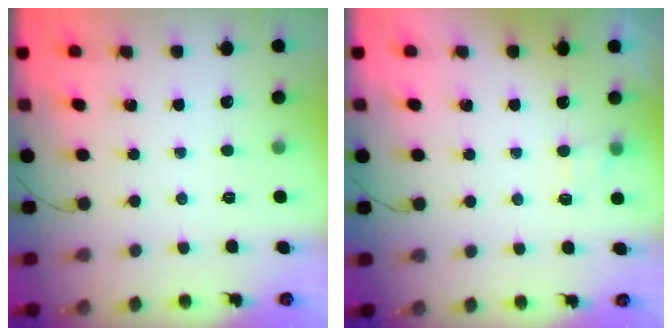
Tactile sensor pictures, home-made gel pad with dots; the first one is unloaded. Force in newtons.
{"total": 3.7, "press": 3.4, "slide": 1.4}